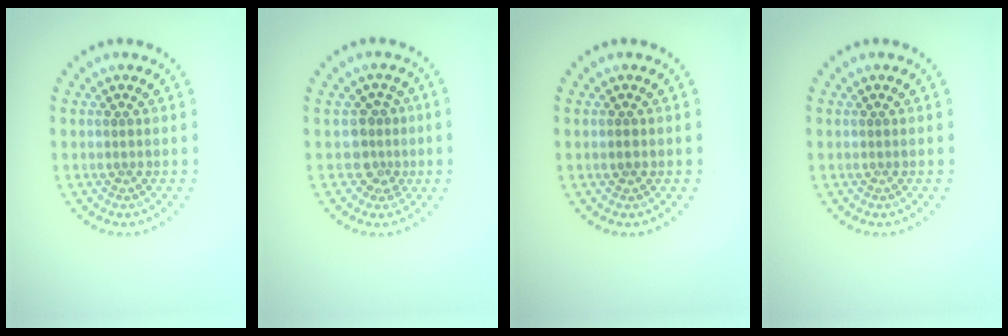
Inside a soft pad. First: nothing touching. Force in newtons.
{"total": 2.4, "press": 1.9, "slide": 1.4}
{"total": 0.8, "press": 0.7, "slide": 0.4}
{"total": 0.0}